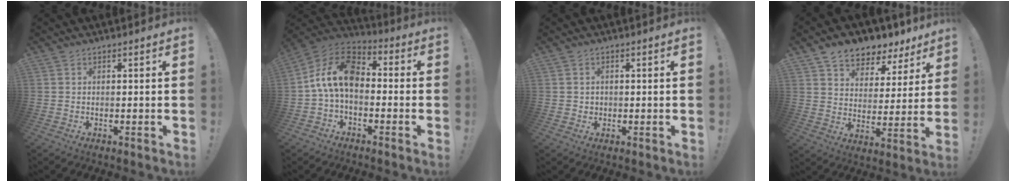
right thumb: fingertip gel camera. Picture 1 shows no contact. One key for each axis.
{"total": 13.9, "fx": 0.1, "fy": 8.7, "fz": 10.9, "tx": -0.204, "ty": 0.022, "tz": 0.004}
{"total": 1.5, "fx": 0.5, "fy": 1.4, "fz": 0.3, "tx": 0.001, "ty": -0.003, "tz": 0.008}
{"total": 7.8, "fx": 6.2, "fy": 4.3, "fz": 1.7, "tx": -0.024, "ty": -0.058, "tz": 0.116}